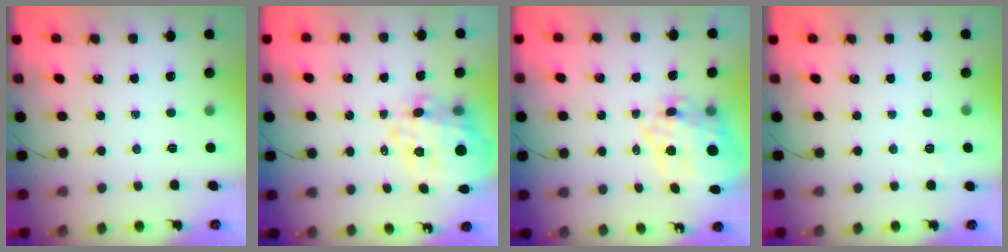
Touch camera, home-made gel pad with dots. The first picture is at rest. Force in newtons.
{"total": 12.2, "press": 12.0, "slide": 2.2}
{"total": 15.1, "press": 14.7, "slide": 3.4}
{"total": 2.7, "press": 2.2, "slide": 1.5}